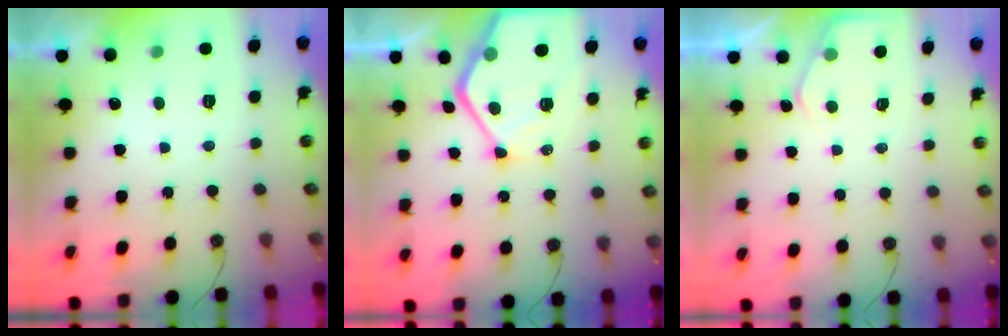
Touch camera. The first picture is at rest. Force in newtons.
{"total": 17.0, "press": 16.9, "slide": 1.5}
{"total": 3.9, "press": 3.9, "slide": 0.5}